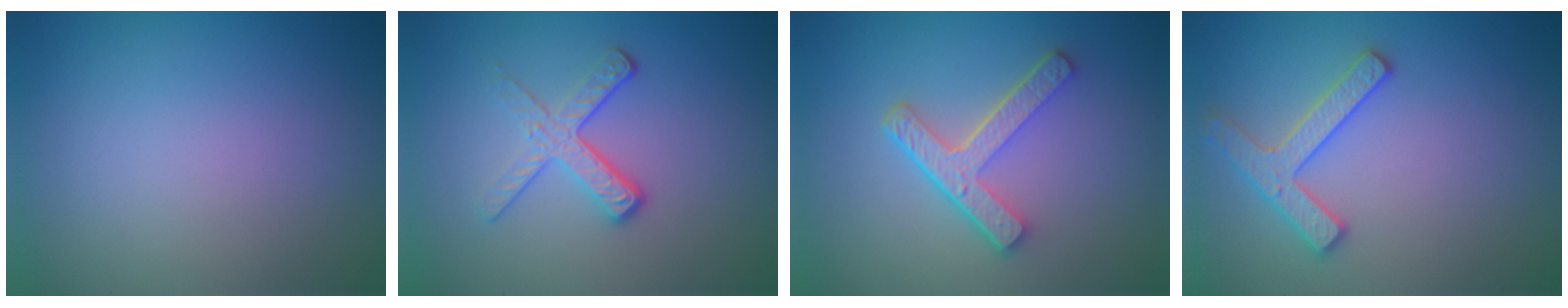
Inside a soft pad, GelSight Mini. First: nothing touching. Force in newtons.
{"total": 3.5, "press": 2.4, "slide": 2.5}
{"total": 4.4, "press": 3.2, "slide": 3.0}
{"total": 2.8, "press": 2.8, "slide": 0.3}